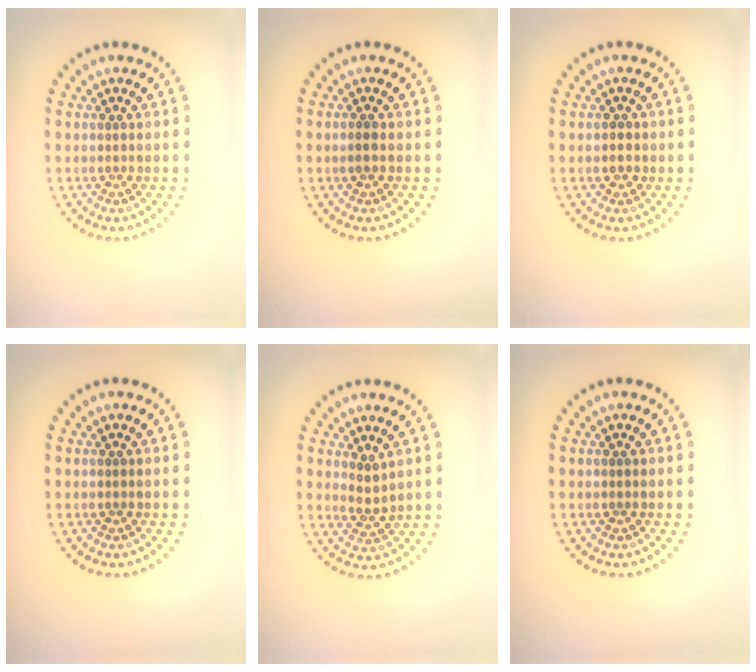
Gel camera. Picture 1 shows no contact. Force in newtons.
{"total": 0.8, "press": 0.7, "slide": 0.1}
{"total": 1.1, "press": 1.0, "slide": 0.4}
{"total": 0.0}
{"total": 1.8, "press": 1.4, "slide": 1.1}
{"total": 0.0}